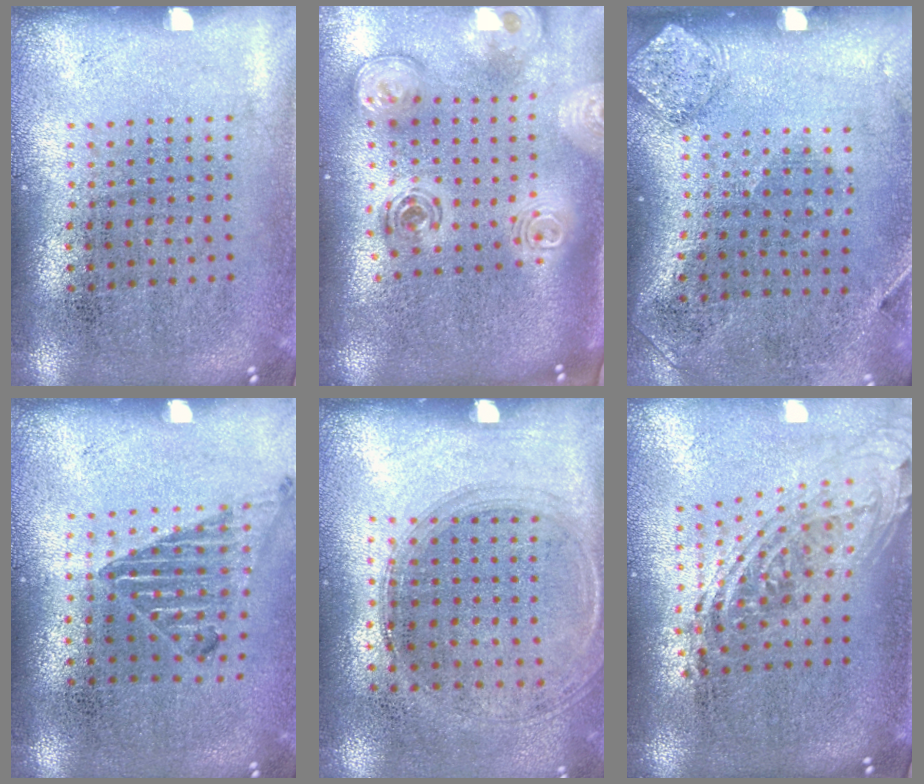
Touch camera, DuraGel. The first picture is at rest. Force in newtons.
{"total": 3.1, "press": 2.2, "slide": 2.2}
{"total": 1.9, "press": 1.1, "slide": 1.6}
{"total": 1.0, "press": 1.0, "slide": 0.1}
{"total": 1.3, "press": 1.2, "slide": 0.5}
{"total": 2.1, "press": 1.5, "slide": 1.4}